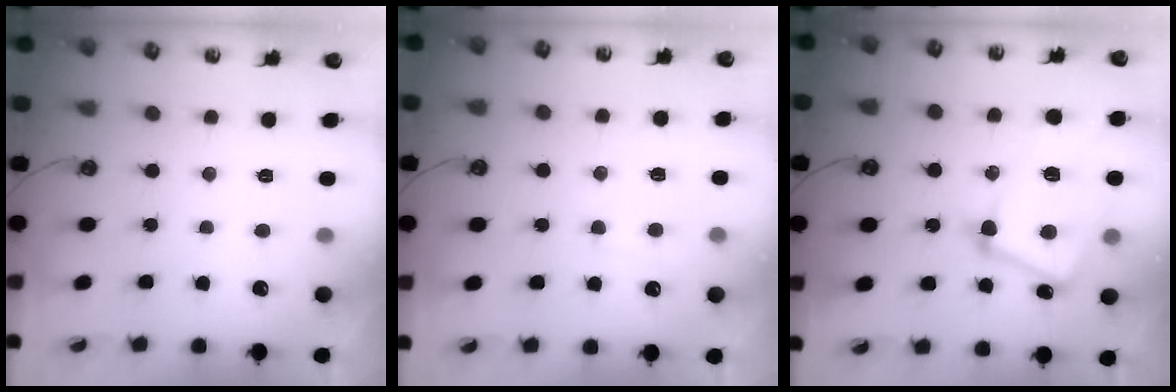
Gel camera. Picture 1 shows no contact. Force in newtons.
{"total": 4.6, "press": 4.5, "slide": 0.6}
{"total": 13.0, "press": 12.8, "slide": 1.9}